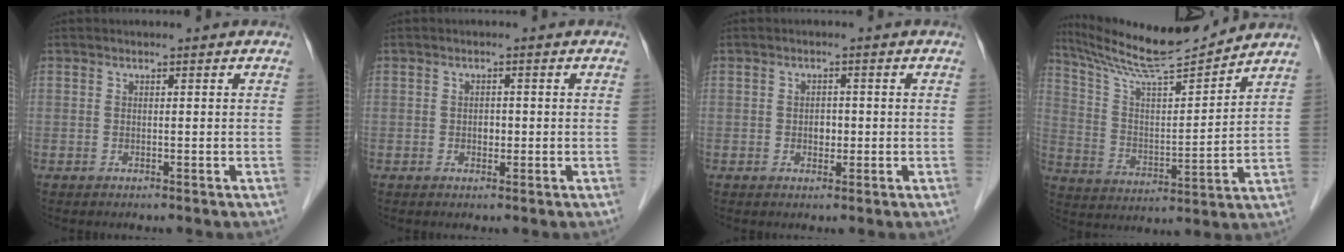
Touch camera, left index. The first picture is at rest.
{"total": 1.3, "force": [-0.2, 0.9, 0.8], "torque": [-0.014, 0.002, -0.002]}
{"total": 1.8, "force": [-0.3, 1.3, 1.2], "torque": [-0.018, 0.002, -0.003]}
{"total": 14.9, "force": [14.0, -0.2, 5.0], "torque": [-0.099, 0.002, 0.247]}